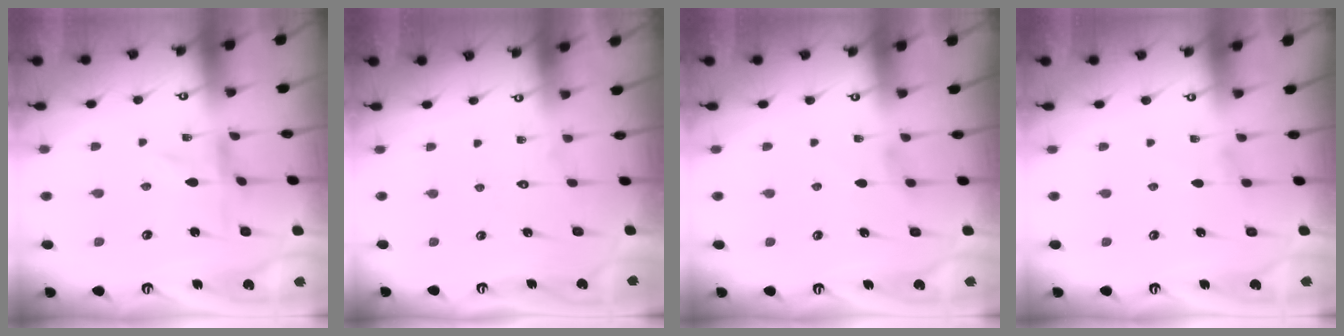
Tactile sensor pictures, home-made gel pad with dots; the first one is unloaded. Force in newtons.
{"total": 1.6, "press": 1.6, "slide": 0.1}
{"total": 2.7, "press": 2.7, "slide": 0.3}
{"total": 0.0}